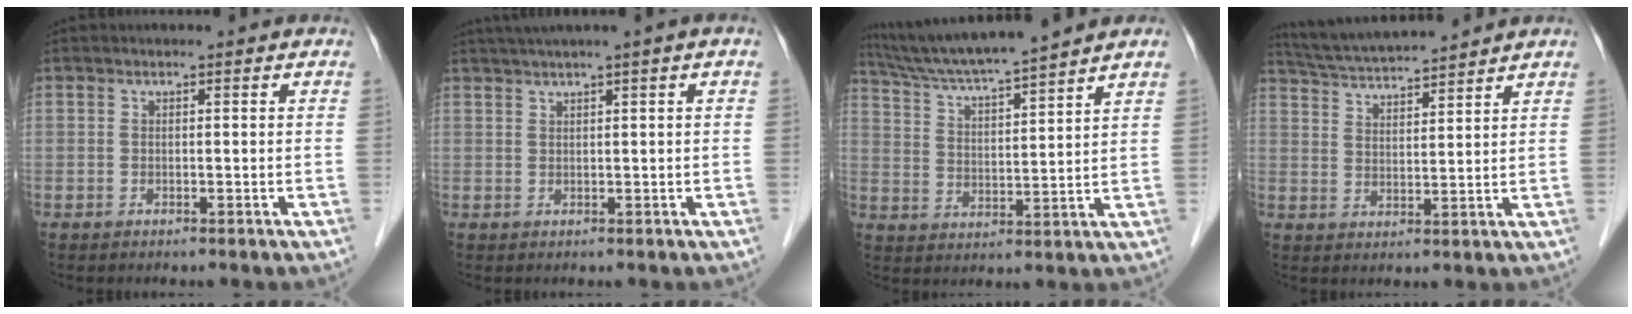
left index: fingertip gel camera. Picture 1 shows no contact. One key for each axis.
{"total": 4.2, "fx": 2.6, "fy": -0.8, "fz": 3.2, "tx": -0.058, "ty": 0.020, "tz": 0.049}
{"total": 13.4, "fx": 12.0, "fy": -1.1, "fz": 5.8, "tx": -0.110, "ty": 0.015, "tz": 0.202}
{"total": 10.8, "fx": 10.1, "fy": -0.2, "fz": 3.8, "tx": -0.077, "ty": 0.025, "tz": 0.170}